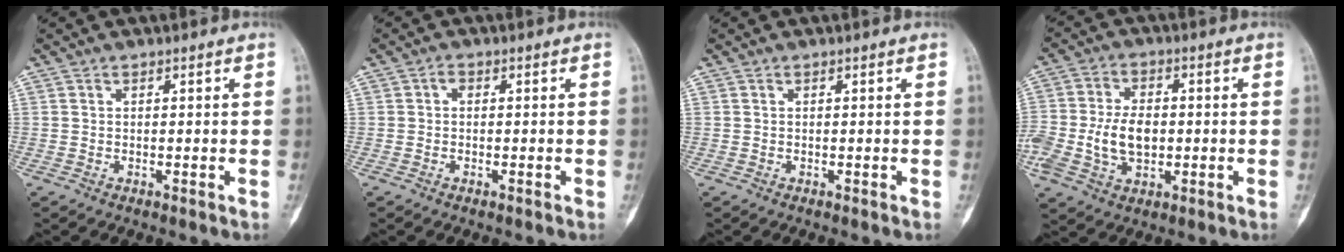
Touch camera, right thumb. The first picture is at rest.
{"total": 1.0, "force": [-0.1, 0.7, 0.7], "torque": [-0.008, 0.005, -0.007]}
{"total": 0.0}
{"total": 10.8, "force": [-1.2, 7.1, 8.0], "torque": [-0.152, 0.012, -0.018]}